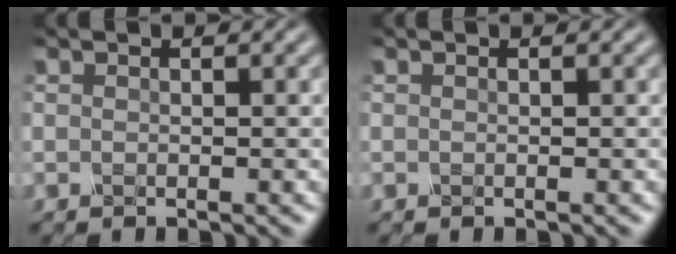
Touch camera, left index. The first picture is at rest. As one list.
[{"total": 0.0}]